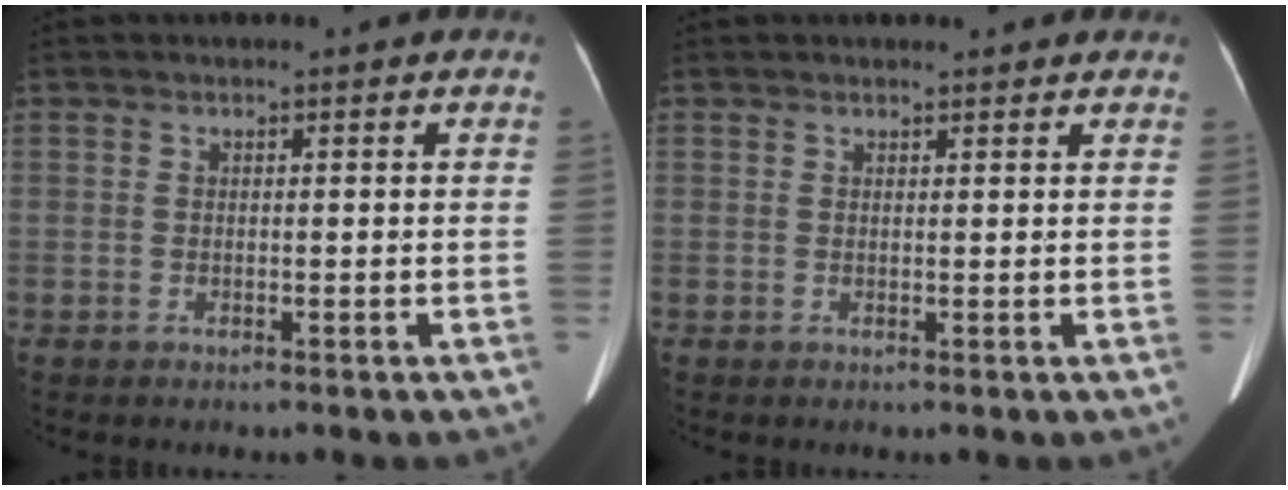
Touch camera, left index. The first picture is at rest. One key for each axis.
{"total": 2.8, "fx": 2.6, "fy": 0.7, "fz": 0.7, "tx": -0.007, "ty": 0.003, "tz": 0.028}